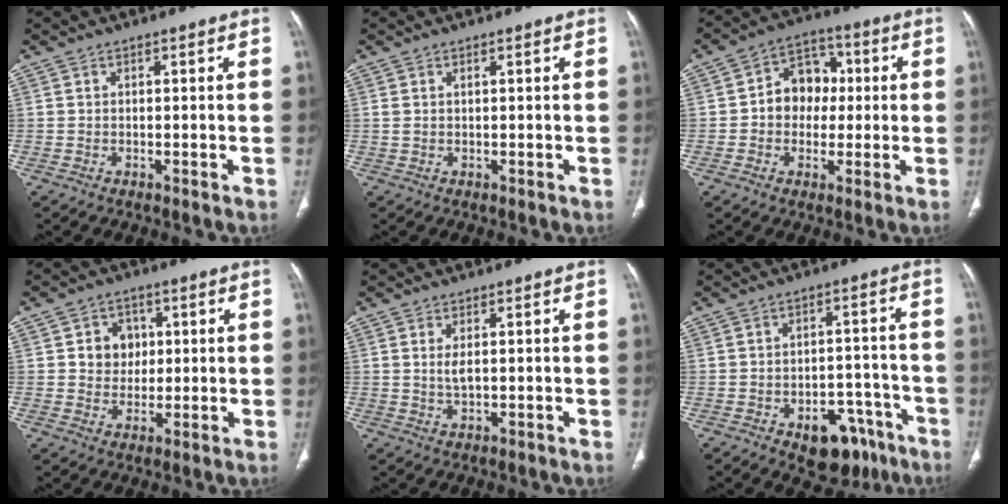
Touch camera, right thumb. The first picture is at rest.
{"total": 1.1, "force": [0.5, 0.5, 0.8], "torque": [-0.025, 0.012, 0.019]}
{"total": 9.7, "force": [0.4, 7.8, 5.8], "torque": [-0.047, 0.025, -0.002]}
{"total": 6.3, "force": [1.3, 5.6, 2.7], "torque": [-0.007, 0.001, 0.020]}
{"total": 2.5, "force": [0.6, 1.0, 2.2], "torque": [-0.048, -0.005, 0.017]}
{"total": 11.5, "force": [-6.6, 6.9, 6.4], "torque": [-0.046, 0.050, -0.082]}